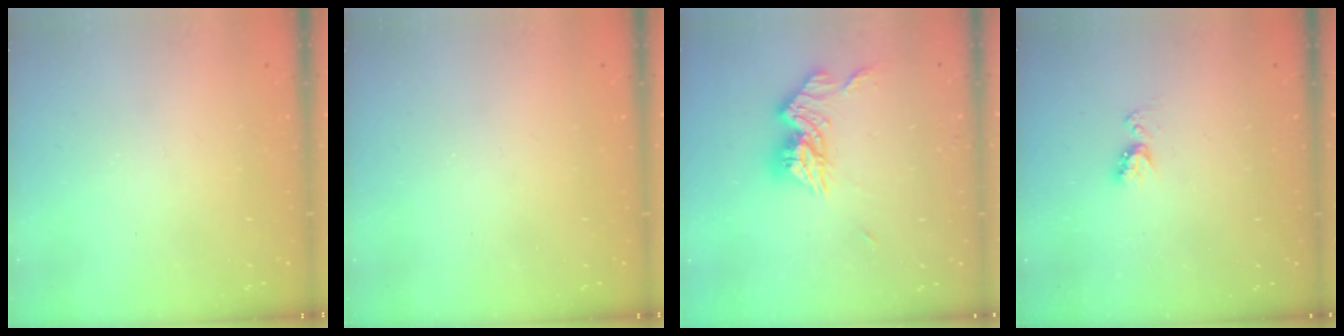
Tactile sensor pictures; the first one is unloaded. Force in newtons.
{"total": 0.0}
{"total": 12.5, "press": 12.5, "slide": 1.2}
{"total": 5.4, "press": 5.3, "slide": 0.7}